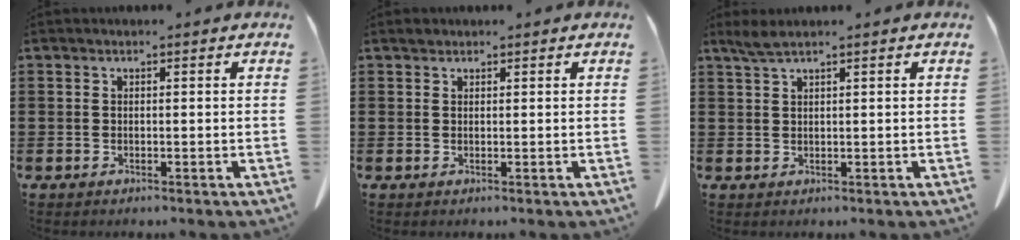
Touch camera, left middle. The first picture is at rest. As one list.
[{"total": 0.7, "force": [0.6, 0.4, 0.1], "torque": [-0.004, 0.003, 0.011]}, {"total": 2.1, "force": [1.5, 0.1, 1.4], "torque": [-0.030, 0.000, 0.029]}]